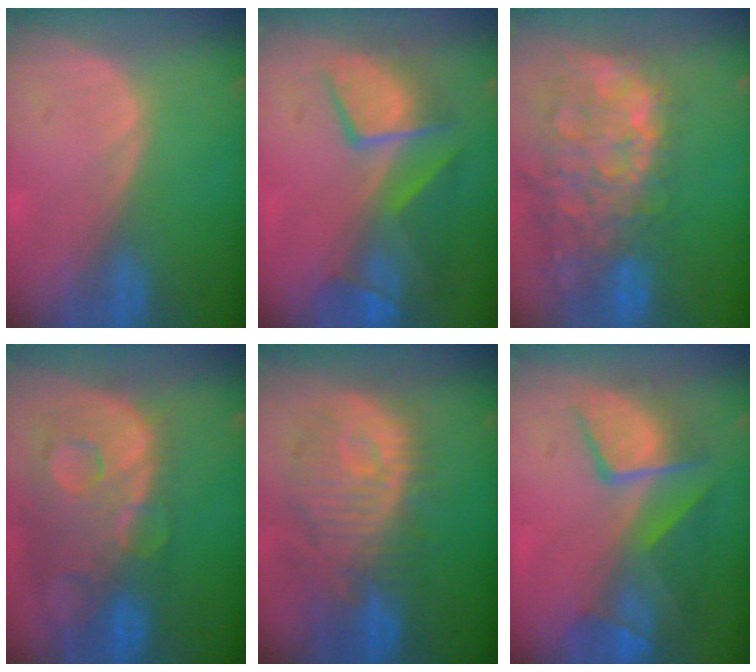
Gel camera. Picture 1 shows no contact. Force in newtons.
{"total": 10.0, "press": 8.6, "slide": 5.1}
{"total": 14.7, "press": 11.9, "slide": 8.5}
{"total": 13.7, "press": 11.2, "slide": 8.0}
{"total": 12.1, "press": 10.9, "slide": 5.3}
{"total": 10.1, "press": 8.7, "slide": 5.0}